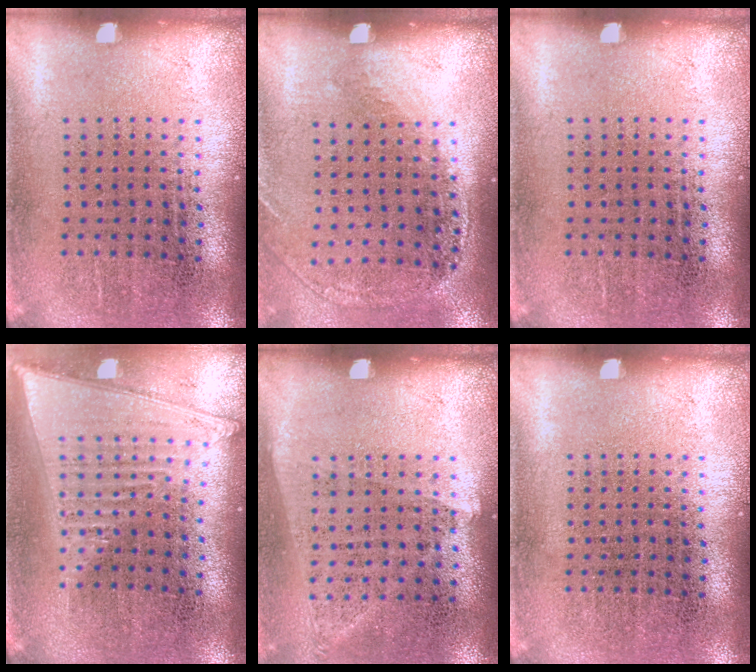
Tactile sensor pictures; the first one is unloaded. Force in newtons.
{"total": 1.1, "press": 0.9, "slide": 0.7}
{"total": 0.0}
{"total": 1.8, "press": 1.6, "slide": 0.9}
{"total": 1.0, "press": 0.9, "slide": 0.4}
{"total": 0.0}